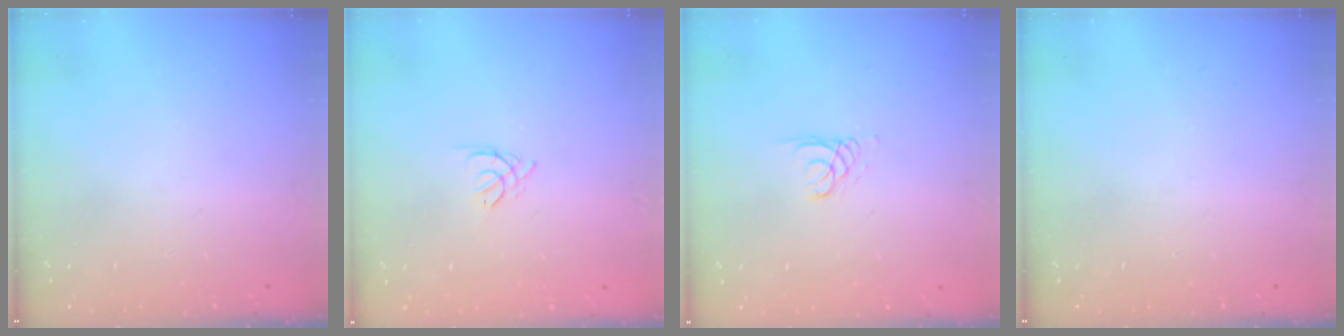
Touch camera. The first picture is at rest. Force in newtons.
{"total": 3.0, "press": 2.9, "slide": 0.7}
{"total": 1.3, "press": 1.3, "slide": 0.1}
{"total": 0.0}